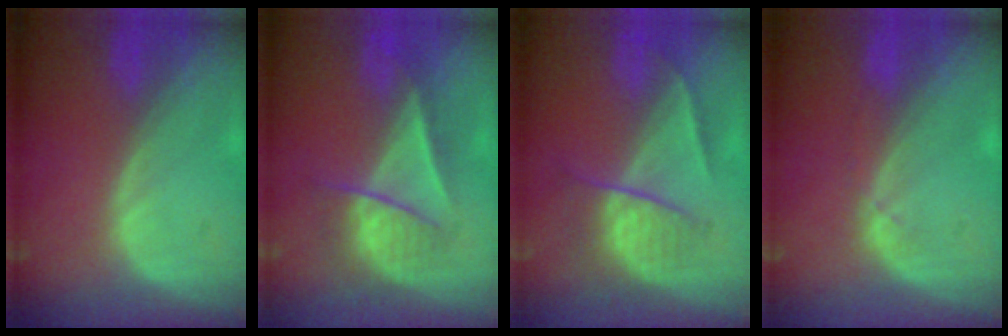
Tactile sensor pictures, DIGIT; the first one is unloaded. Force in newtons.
{"total": 6.4, "press": 6.1, "slide": 2.1}
{"total": 6.7, "press": 5.8, "slide": 3.3}
{"total": 1.1, "press": 1.1, "slide": 0.2}